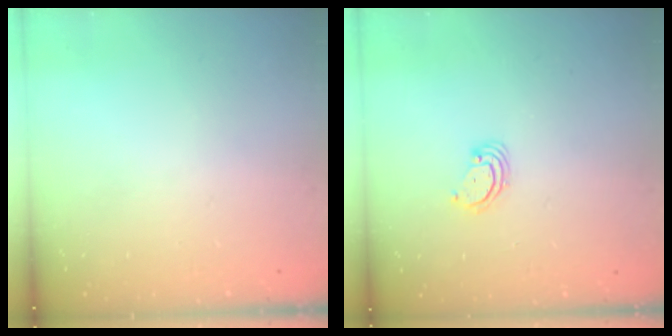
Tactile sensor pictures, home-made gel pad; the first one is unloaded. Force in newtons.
{"total": 3.5, "press": 3.5, "slide": 0.3}